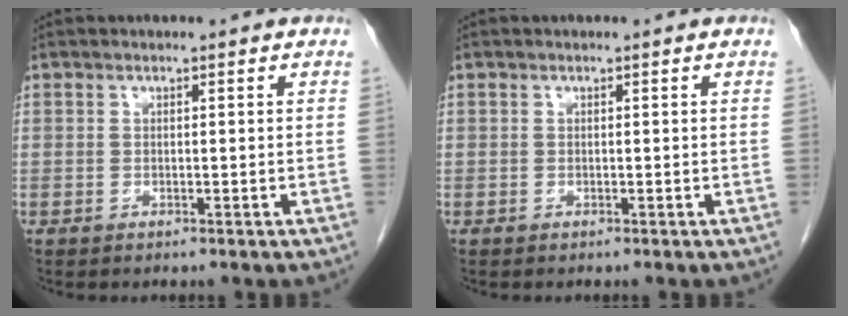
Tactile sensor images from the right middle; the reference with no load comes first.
{"total": 0.0}